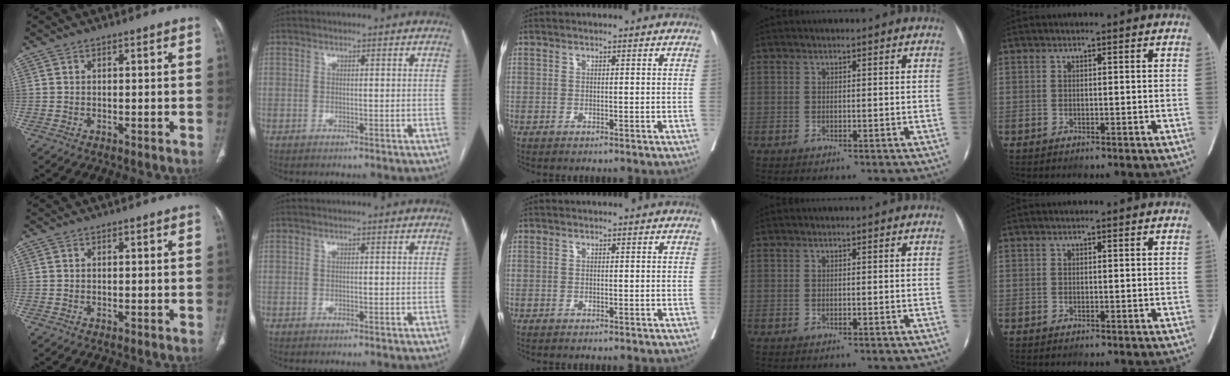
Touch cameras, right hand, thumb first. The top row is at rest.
{}